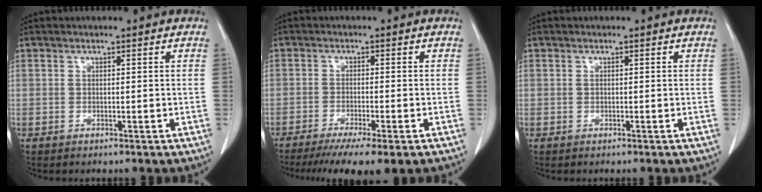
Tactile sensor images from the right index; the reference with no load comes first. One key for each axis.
{"total": 9.9, "fx": -7.5, "fy": 0.8, "fz": 6.5, "tx": -0.086, "ty": -0.021, "tz": -0.113}
{"total": 0.0}